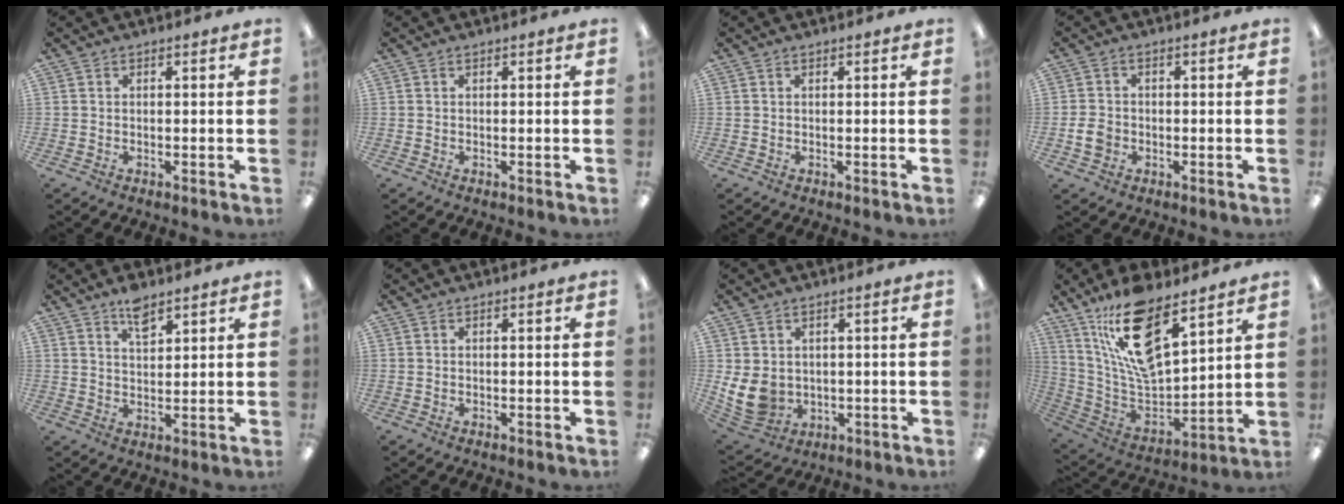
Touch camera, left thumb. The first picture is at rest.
{"total": 0.0}
{"total": 0.0}
{"total": 3.7, "force": [-0.9, 3.1, 1.7], "torque": [-0.036, 0.005, -0.018]}
{"total": 5.7, "force": [4.2, 2.4, 3.0], "torque": [-0.044, -0.020, 0.072]}
{"total": 0.0}
{"total": 8.4, "force": [0.9, 6.8, 4.8], "torque": [-0.120, -0.007, 0.021]}
{"total": 19.2, "force": [12.8, 7.4, 12.3], "torque": [-0.240, -0.073, 0.222]}